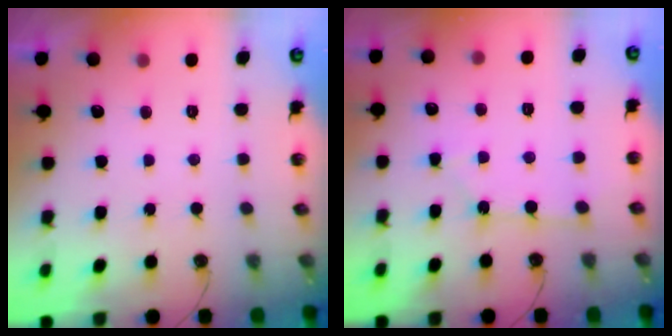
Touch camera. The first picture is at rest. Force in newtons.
{"total": 2.9, "press": 2.9, "slide": 0.4}